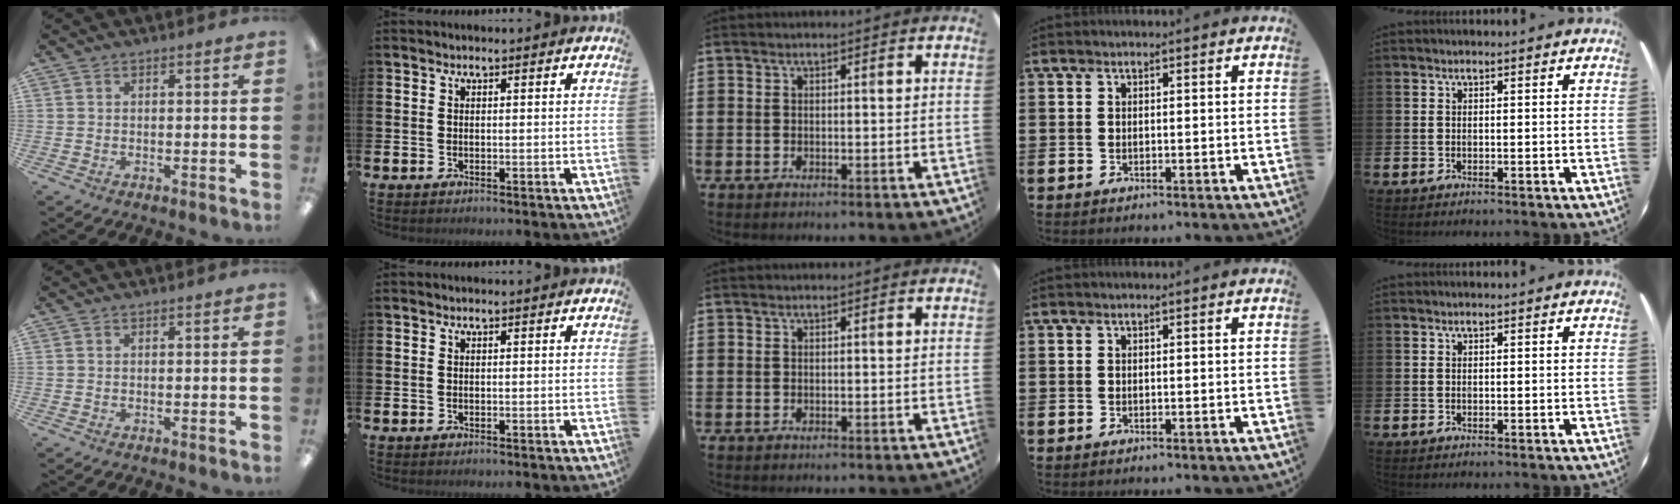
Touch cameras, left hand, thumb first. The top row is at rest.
{}